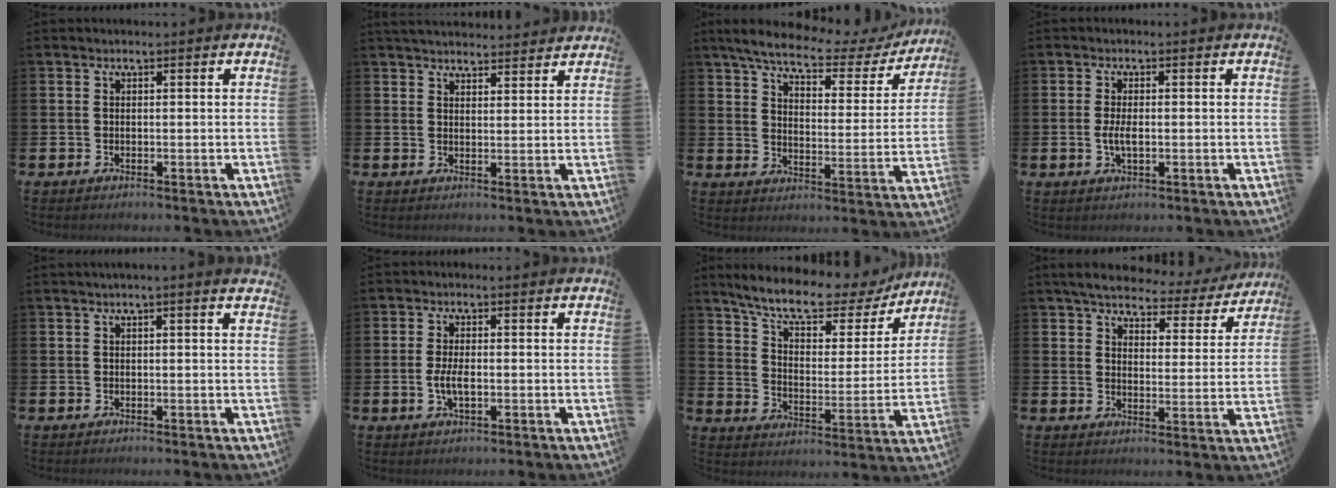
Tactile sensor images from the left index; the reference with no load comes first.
{"total": 3.6, "force": [3.6, 0.5, 0.3], "torque": [0.000, -0.023, 0.064]}
{"total": 6.7, "force": [5.5, 1.7, 3.3], "torque": [-0.082, -0.034, 0.087]}
{"total": 2.7, "force": [-0.2, 1.2, 2.4], "torque": [-0.042, 0.001, -0.006]}
{"total": 0.8, "force": [0.4, -0.2, 0.6], "torque": [-0.013, 0.001, 0.007]}
{"total": 3.2, "force": [-0.5, 1.4, 2.9], "torque": [-0.055, -0.002, -0.013]}
{"total": 9.6, "force": [8.3, 2.8, 4.1], "torque": [-0.110, -0.051, 0.140]}
{"total": 4.9, "force": [4.5, 1.3, 1.4], "torque": [-0.044, -0.031, 0.072]}